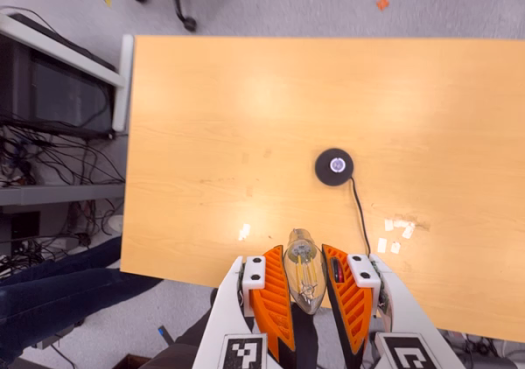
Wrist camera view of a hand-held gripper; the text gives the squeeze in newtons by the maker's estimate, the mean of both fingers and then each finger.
{"total": 12.6, "left": 13.4, "right": 11.7}